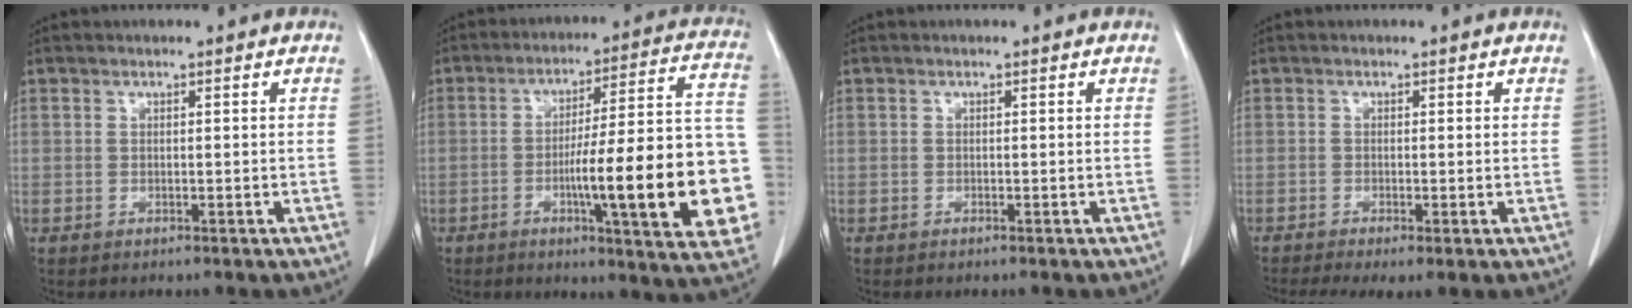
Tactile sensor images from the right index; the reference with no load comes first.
{"total": 23.0, "force": [-5.3, 2.6, 22.2], "torque": [-0.218, 0.020, -0.065]}
{"total": 0.0}
{"total": 4.6, "force": [-2.5, 1.5, 3.6], "torque": [-0.062, -0.013, -0.045]}